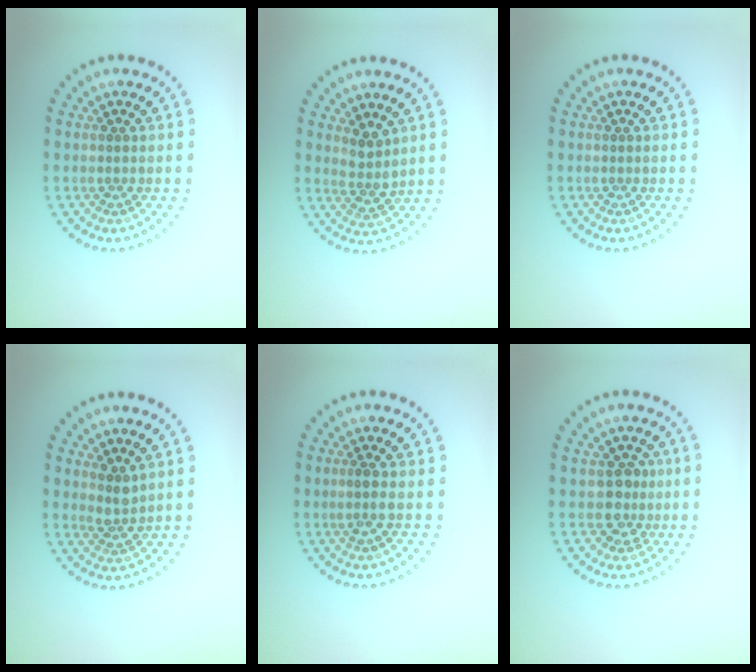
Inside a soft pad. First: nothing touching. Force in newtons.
{"total": 2.2, "press": 1.8, "slide": 1.2}
{"total": 0.0}
{"total": 1.9, "press": 1.5, "slide": 1.1}
{"total": 1.5, "press": 1.2, "slide": 0.8}
{"total": 2.4, "press": 2.1, "slide": 1.2}